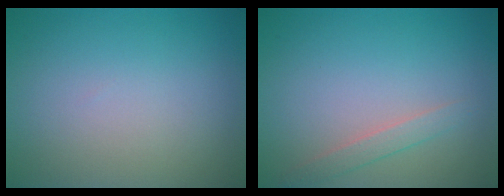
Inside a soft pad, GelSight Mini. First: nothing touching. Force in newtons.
{"total": 1.4, "press": 1.4, "slide": 0.1}